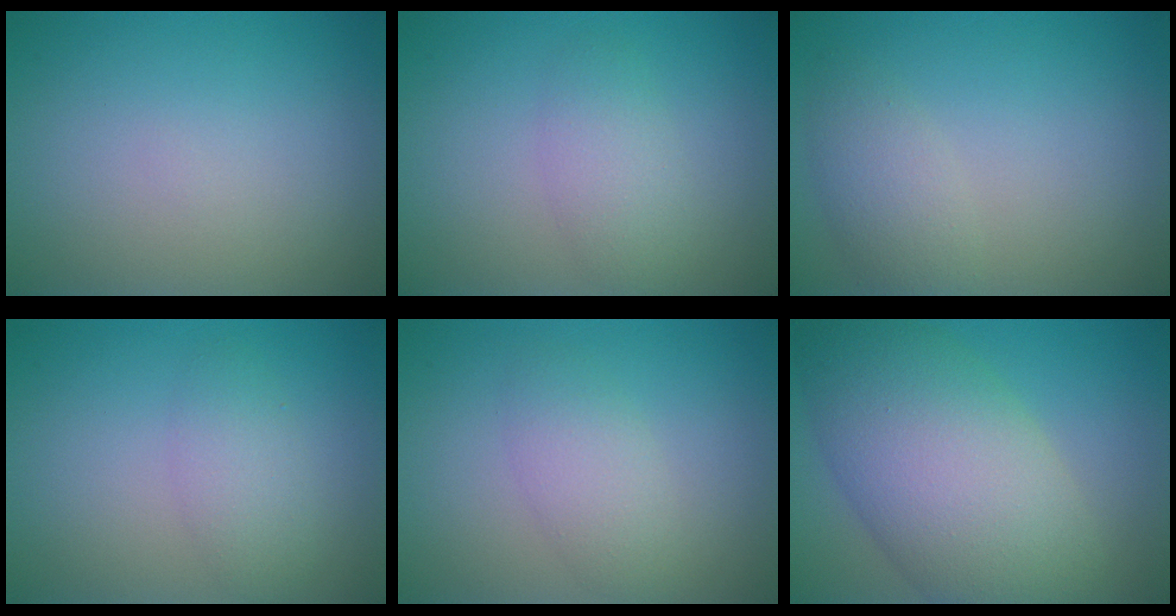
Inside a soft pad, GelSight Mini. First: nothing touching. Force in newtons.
{"total": 2.6, "press": 2.6, "slide": 0.2}
{"total": 2.5, "press": 2.5, "slide": 0.1}
{"total": 2.3, "press": 2.3, "slide": 0.1}
{"total": 2.6, "press": 2.6, "slide": 0.1}
{"total": 11.2, "press": 11.2, "slide": 0.5}